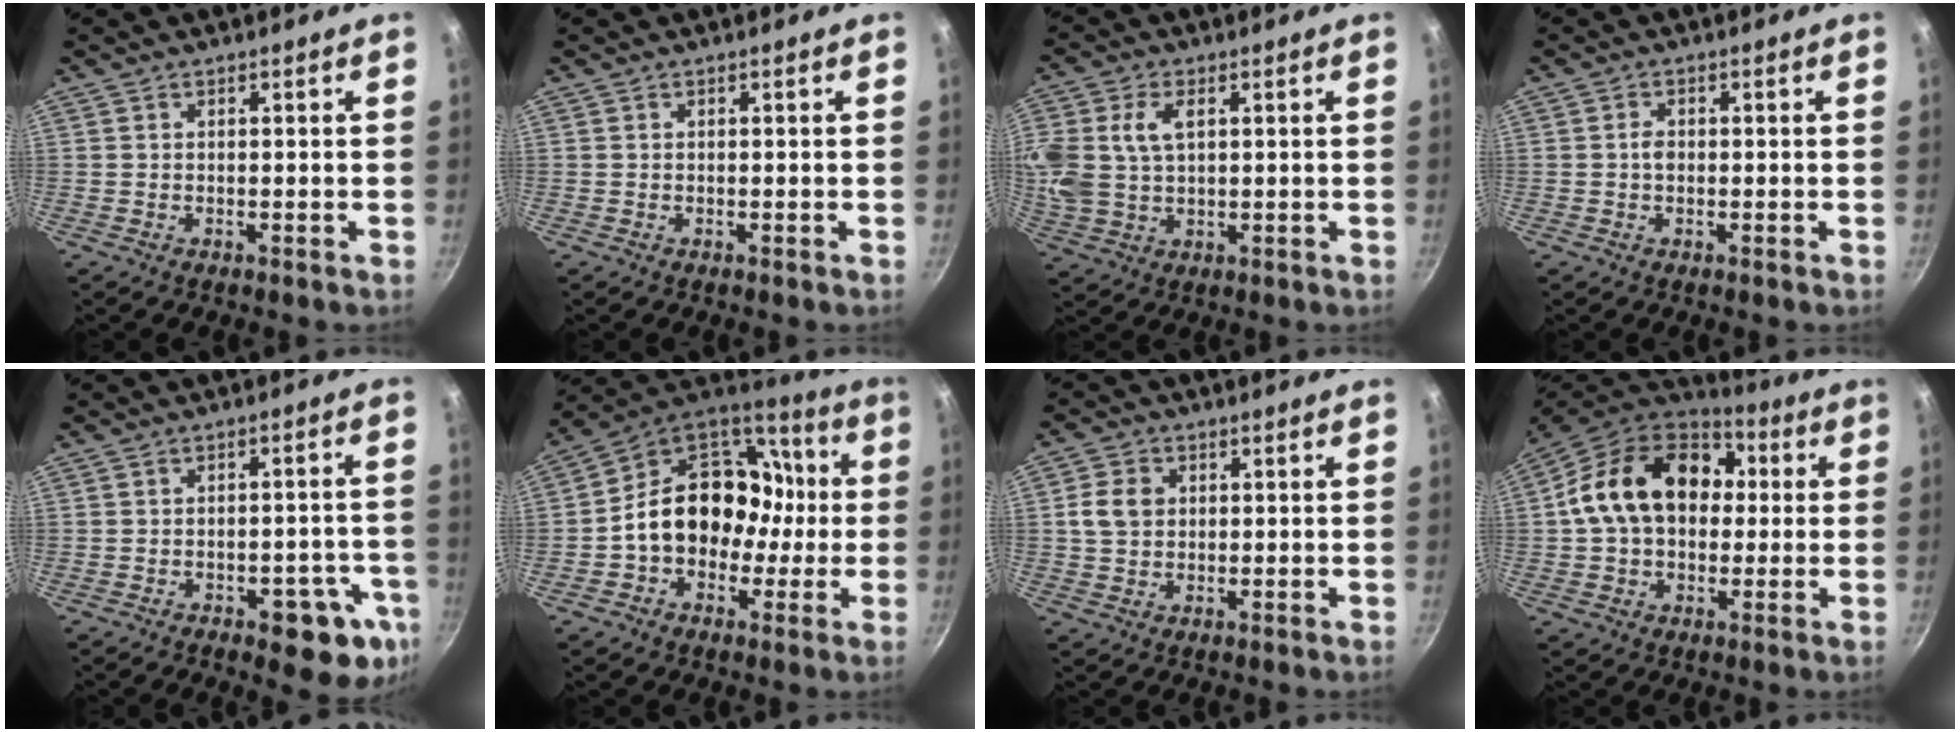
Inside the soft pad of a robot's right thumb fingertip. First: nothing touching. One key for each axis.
{"total": 0.0}
{"total": 13.3, "fx": 2.7, "fy": 8.5, "fz": 9.8, "tx": -0.243, "ty": 0.004, "tz": 0.058}
{"total": 1.7, "fx": -0.1, "fy": 1.2, "fz": 1.2, "tx": -0.015, "ty": 0.003, "tz": -0.006}
{"total": 10.4, "fx": -5.1, "fy": 4.1, "fz": 8.1, "tx": -0.076, "ty": 0.032, "tz": -0.057}
{"total": 19.3, "fx": -1.6, "fy": 14.5, "fz": 12.6, "tx": -0.157, "ty": 0.057, "tz": -0.028}
{"total": 5.6, "fx": 0.9, "fy": 4.6, "fz": 3.2, "tx": -0.052, "ty": 0.004, "tz": 0.015}
{"total": 20.5, "fx": 1.9, "fy": 14.7, "fz": 14.2, "tx": -0.232, "ty": 0.036, "tz": 0.028}